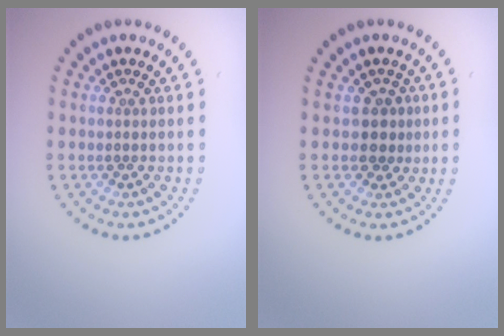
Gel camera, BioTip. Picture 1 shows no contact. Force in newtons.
{"total": 1.7, "press": 1.3, "slide": 1.1}